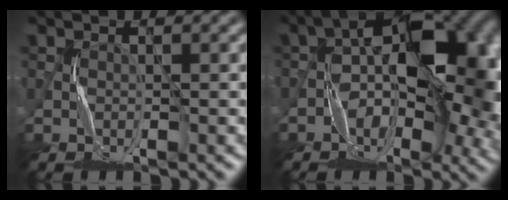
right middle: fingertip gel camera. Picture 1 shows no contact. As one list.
[{"total": 14.1, "force": [-1.4, 7.3, 12.0], "torque": [-0.152, 0.025, -0.039]}]